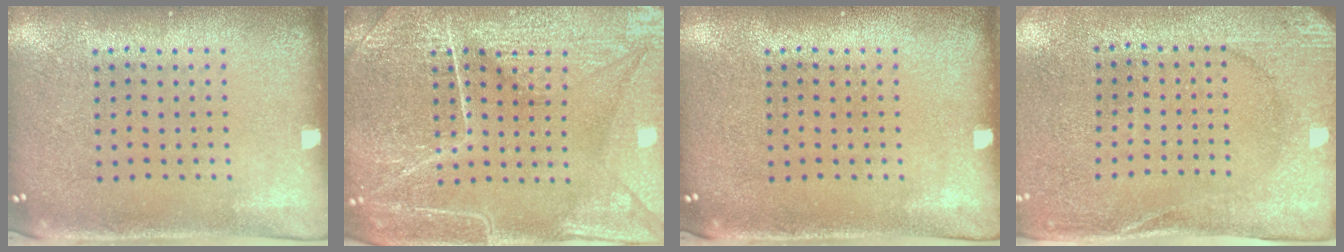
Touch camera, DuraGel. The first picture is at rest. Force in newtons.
{"total": 4.6, "press": 4.6, "slide": 0.5}
{"total": 0.0}
{"total": 2.6, "press": 2.4, "slide": 0.9}